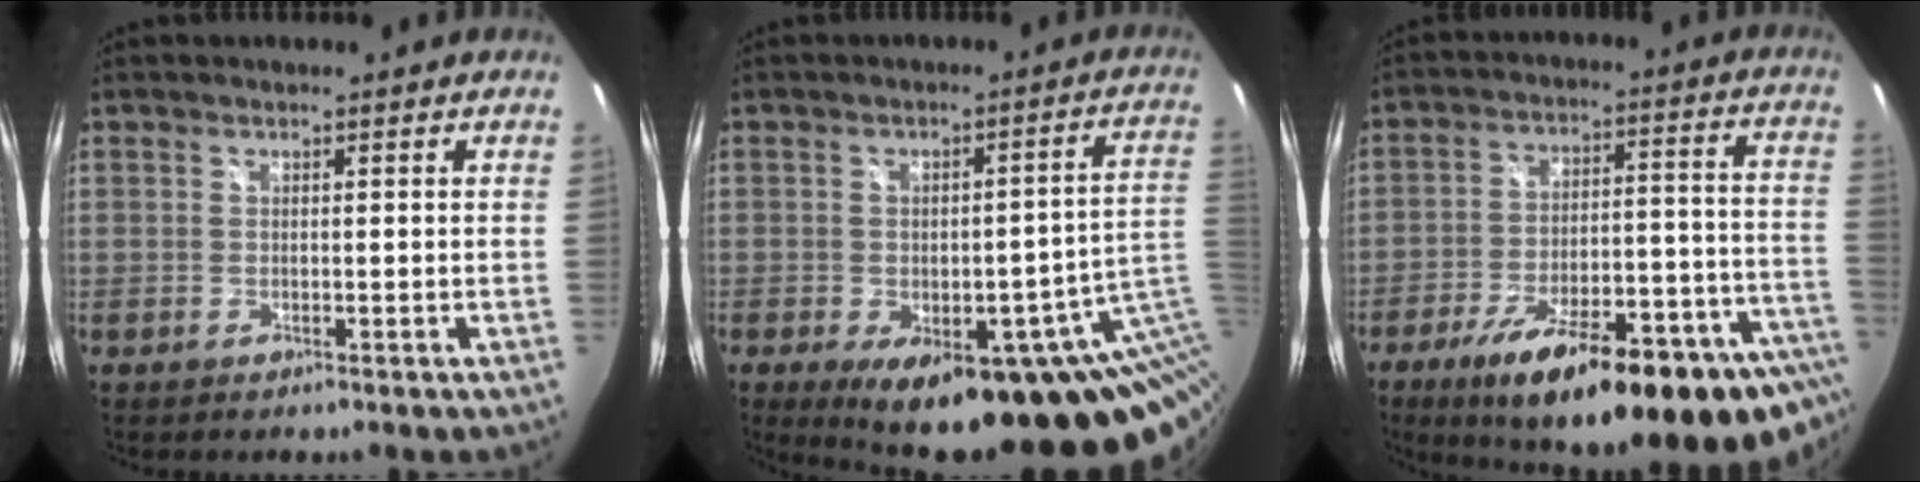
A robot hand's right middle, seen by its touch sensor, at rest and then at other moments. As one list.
[{"total": 24.2, "force": [-11.6, 9.0, 19.2], "torque": [-0.219, -0.010, -0.135]}, {"total": 29.8, "force": [-20.2, 7.2, 20.8], "torque": [-0.284, -0.032, -0.277]}]